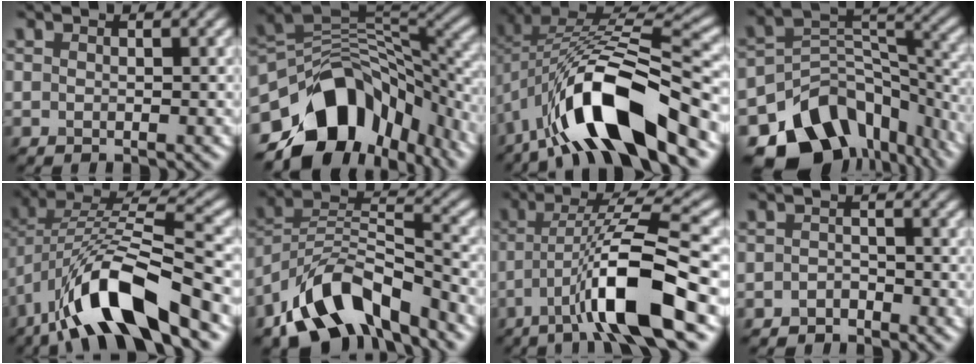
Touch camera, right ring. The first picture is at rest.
{"total": 13.9, "force": [-7.0, 9.3, 7.6], "torque": [-0.128, 0.001, -0.118]}
{"total": 12.9, "force": [-5.4, 4.6, 10.7], "torque": [-0.178, 0.010, -0.099]}
{"total": 13.6, "force": [-9.4, 8.3, 5.3], "torque": [-0.094, -0.004, -0.139]}
{"total": 11.8, "force": [-6.0, 3.7, 9.5], "torque": [-0.166, 0.016, -0.115]}
{"total": 10.7, "force": [-7.2, 5.0, 6.2], "torque": [-0.100, -0.001, -0.140]}
{"total": 9.6, "force": [-3.8, 1.7, 8.7], "torque": [-0.148, 0.010, -0.072]}
{"total": 1.3, "force": [-1.2, 0.6, 0.0], "torque": [0.003, 0.007, -0.022]}